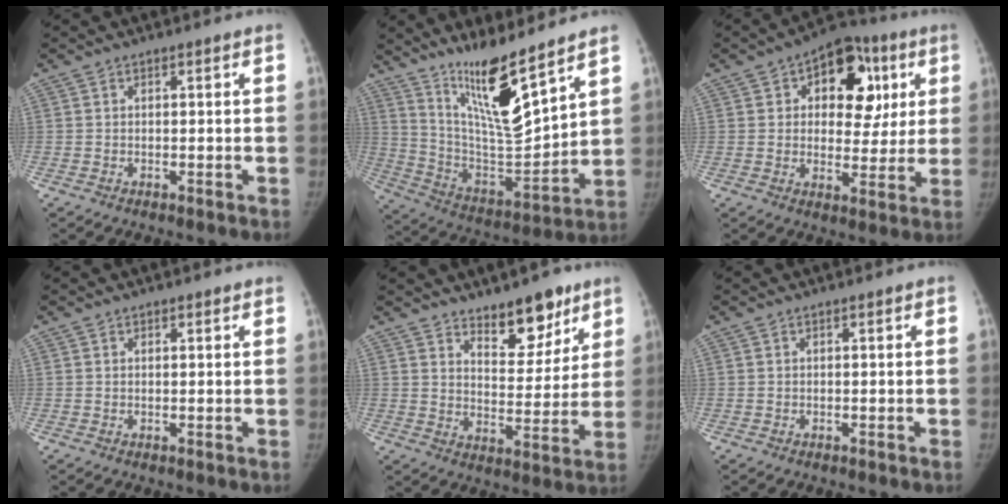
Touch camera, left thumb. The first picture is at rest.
{"total": 16.4, "force": [11.7, 2.5, 11.2], "torque": [-0.171, -0.087, 0.226]}
{"total": 16.0, "force": [5.1, 10.4, 11.2], "torque": [-0.083, 0.005, 0.070]}
{"total": 0.6, "force": [0.5, 0.3, 0.2], "torque": [0.000, -0.004, 0.004]}
{"total": 10.9, "force": [7.8, 5.1, 5.7], "torque": [-0.040, -0.057, 0.123]}
{"total": 0.0}